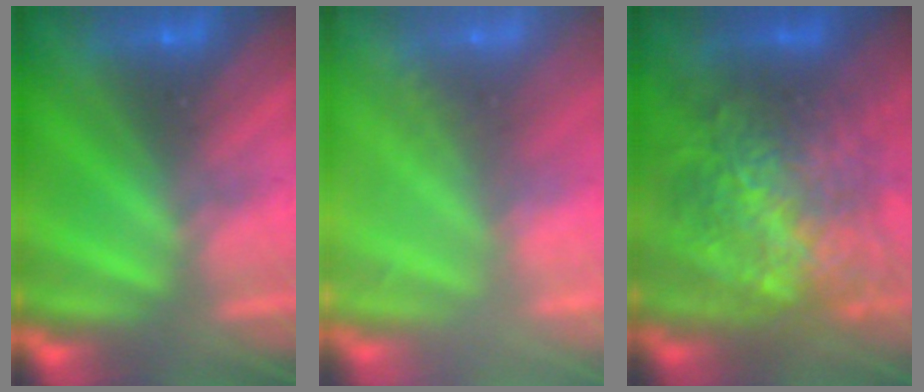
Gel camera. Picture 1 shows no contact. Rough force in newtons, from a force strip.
{"total": 1.6}
{"total": 11.1}